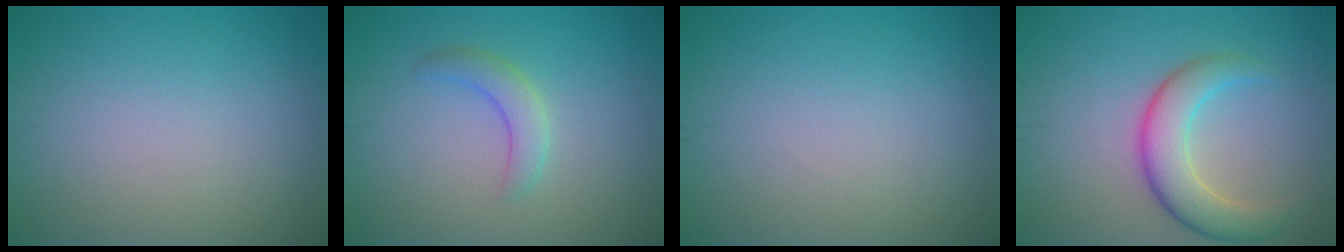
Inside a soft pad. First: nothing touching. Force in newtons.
{"total": 2.3, "press": 2.2, "slide": 0.2}
{"total": 0.0}
{"total": 5.1, "press": 5.1, "slide": 0.2}